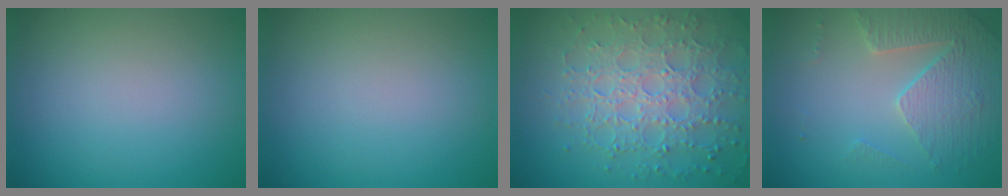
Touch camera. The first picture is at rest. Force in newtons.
{"total": 0.0}
{"total": 7.0, "press": 5.5, "slide": 4.4}
{"total": 3.7, "press": 3.6, "slide": 0.9}